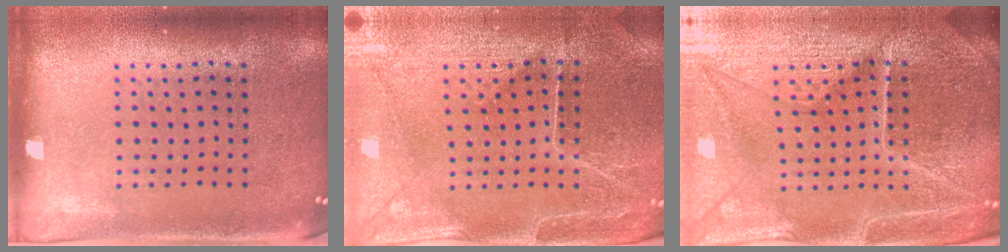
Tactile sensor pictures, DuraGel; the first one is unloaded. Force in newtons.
{"total": 1.3, "press": 1.3, "slide": 0.3}
{"total": 5.6, "press": 5.2, "slide": 2.2}